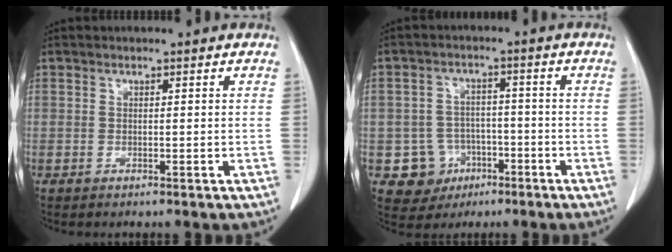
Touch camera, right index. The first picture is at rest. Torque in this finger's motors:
{"motor_torque": [-0.81, 0.51, -1.04, -0.21]}